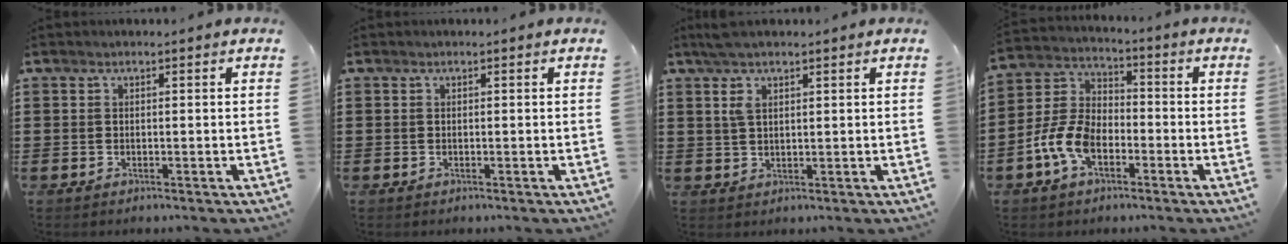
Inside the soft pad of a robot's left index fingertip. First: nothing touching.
{"total": 0.0}
{"total": 3.5, "force": [1.9, 1.0, 2.8], "torque": [-0.060, 0.006, 0.032]}
{"total": 8.2, "force": [-3.7, 4.7, 5.5], "torque": [-0.151, 0.000, -0.080]}